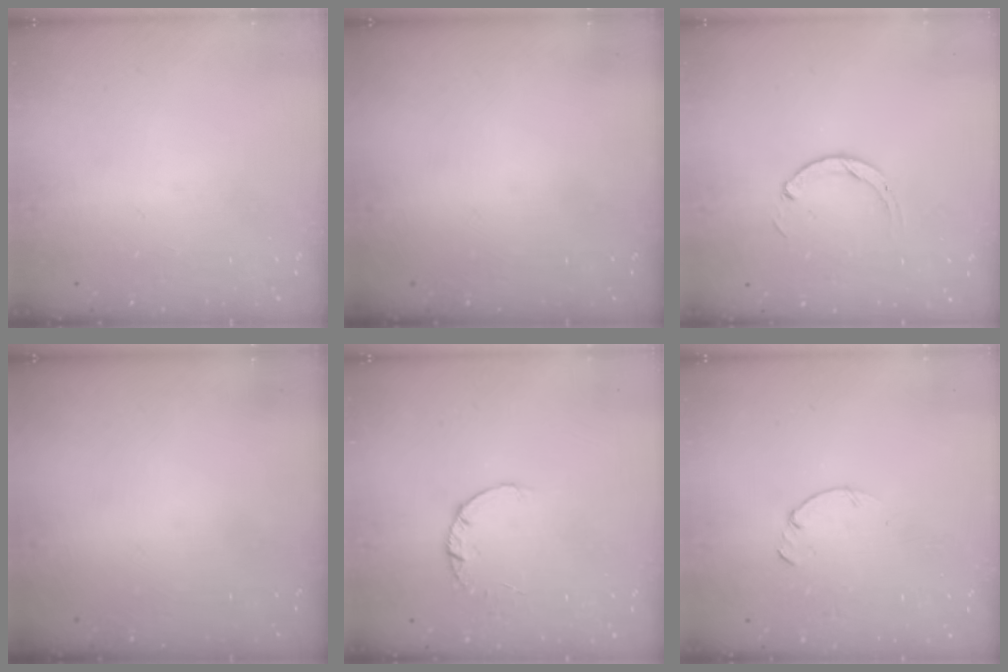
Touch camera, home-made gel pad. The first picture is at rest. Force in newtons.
{"total": 0.0}
{"total": 3.0, "press": 2.9, "slide": 0.4}
{"total": 0.0}
{"total": 1.8, "press": 1.8, "slide": 0.1}
{"total": 0.0}